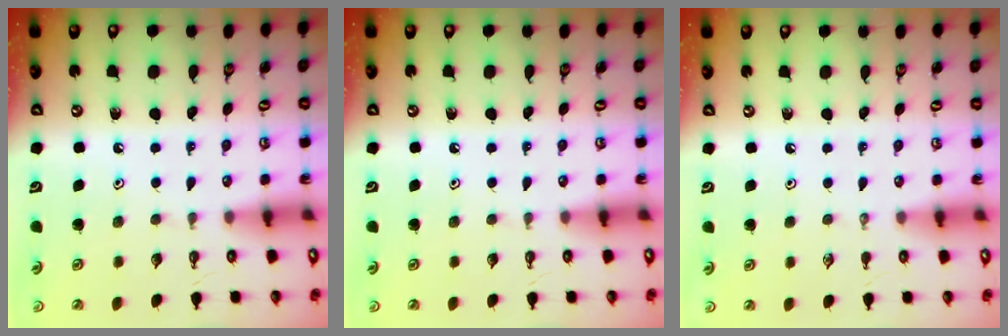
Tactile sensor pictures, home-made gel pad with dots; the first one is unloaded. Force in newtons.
{"total": 0.0}
{"total": 0.0}